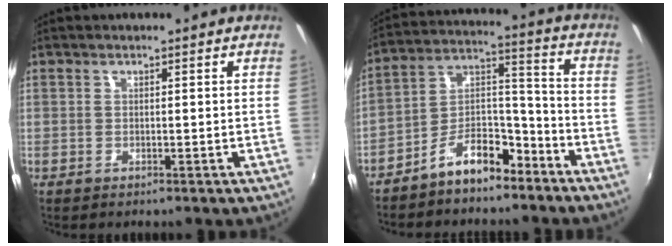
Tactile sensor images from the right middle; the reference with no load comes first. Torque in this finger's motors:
{"motor_torque": [1.07, -1.07, 0.31, 0.14]}